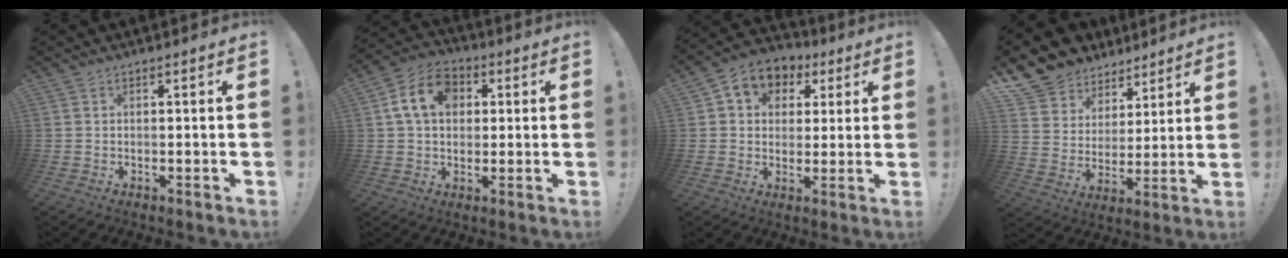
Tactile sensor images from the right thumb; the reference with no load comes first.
{"total": 13.0, "force": [3.5, 9.8, 7.9], "torque": [-0.127, 0.006, 0.068]}
{"total": 8.0, "force": [2.6, 7.0, 3.1], "torque": [-0.047, -0.007, 0.055]}
{"total": 10.5, "force": [7.5, 7.2, 1.5], "torque": [-0.034, -0.065, 0.148]}